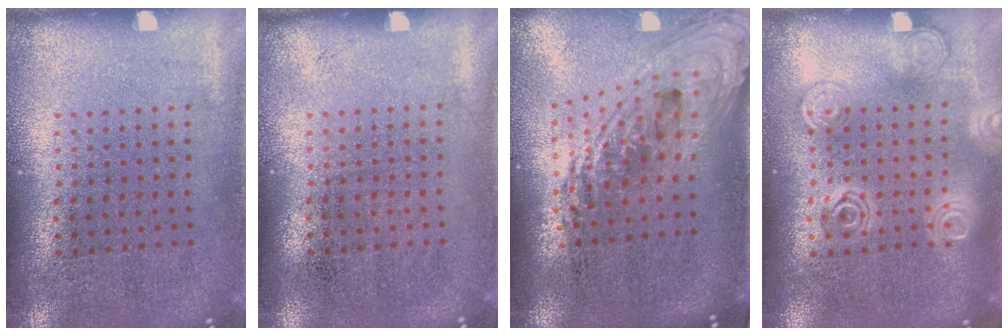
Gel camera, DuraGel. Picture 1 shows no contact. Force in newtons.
{"total": 0.0}
{"total": 2.4, "press": 1.7, "slide": 1.6}
{"total": 1.3, "press": 1.3, "slide": 0.1}